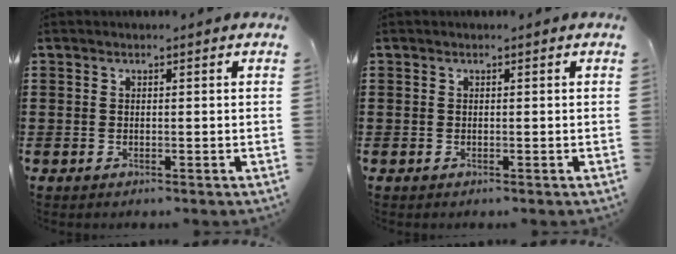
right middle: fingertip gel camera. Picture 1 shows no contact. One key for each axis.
{"total": 0.0}